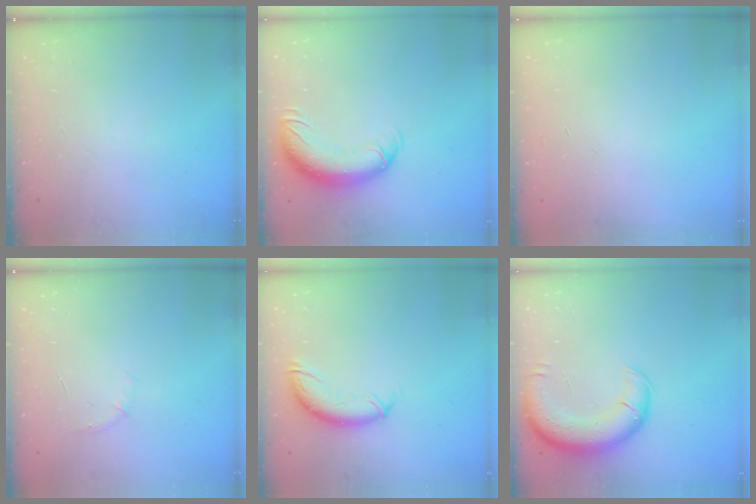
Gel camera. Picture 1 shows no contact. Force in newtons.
{"total": 13.5, "press": 13.2, "slide": 2.9}
{"total": 0.6, "press": 0.5, "slide": 0.2}
{"total": 3.8, "press": 3.6, "slide": 1.2}
{"total": 10.7, "press": 10.6, "slide": 1.5}
{"total": 13.2, "press": 12.8, "slide": 3.3}